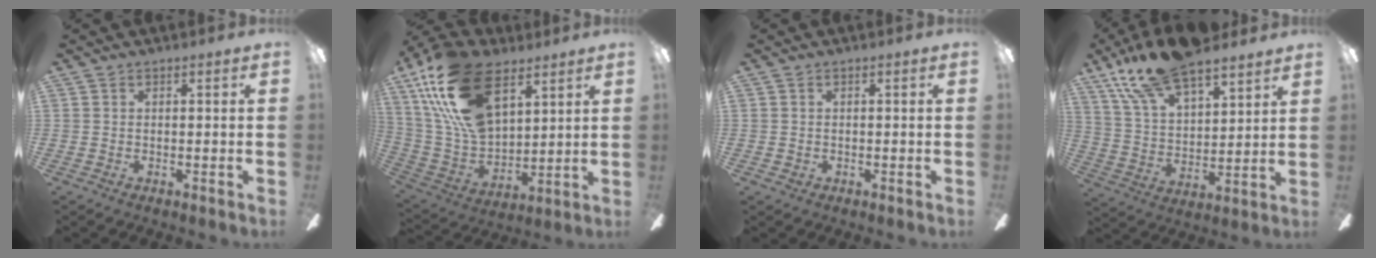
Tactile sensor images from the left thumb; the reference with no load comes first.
{"total": 23.6, "force": [12.5, 12.9, 15.3], "torque": [-0.338, -0.048, 0.226]}
{"total": 0.7, "force": [-0.1, 0.6, 0.2], "torque": [-0.002, 0.004, -0.004]}
{"total": 17.5, "force": [13.7, 5.9, 9.0], "torque": [-0.185, -0.068, 0.246]}